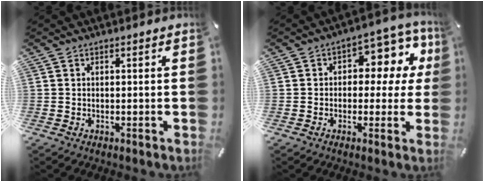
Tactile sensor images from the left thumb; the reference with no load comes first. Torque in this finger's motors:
{"motor_torque": [1.22, 2.22, 0.75, -0.65, 0.27]}